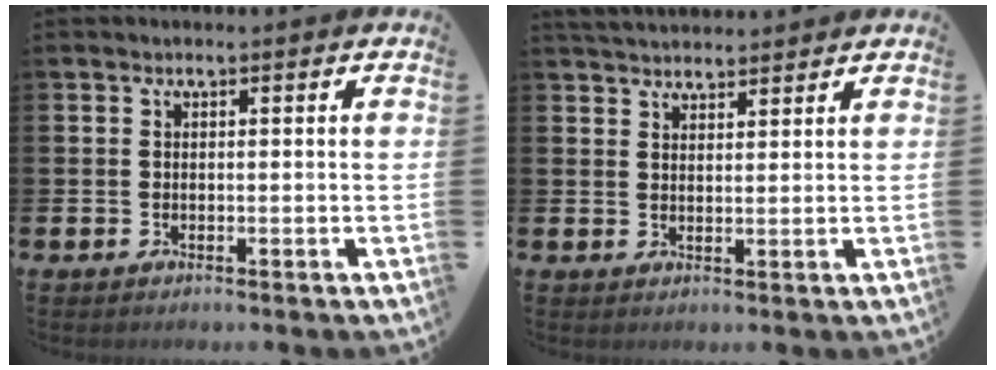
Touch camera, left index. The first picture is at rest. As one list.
[{"total": 3.3, "force": [3.3, 0.6, 0.2], "torque": [-0.007, -0.014, 0.060]}]